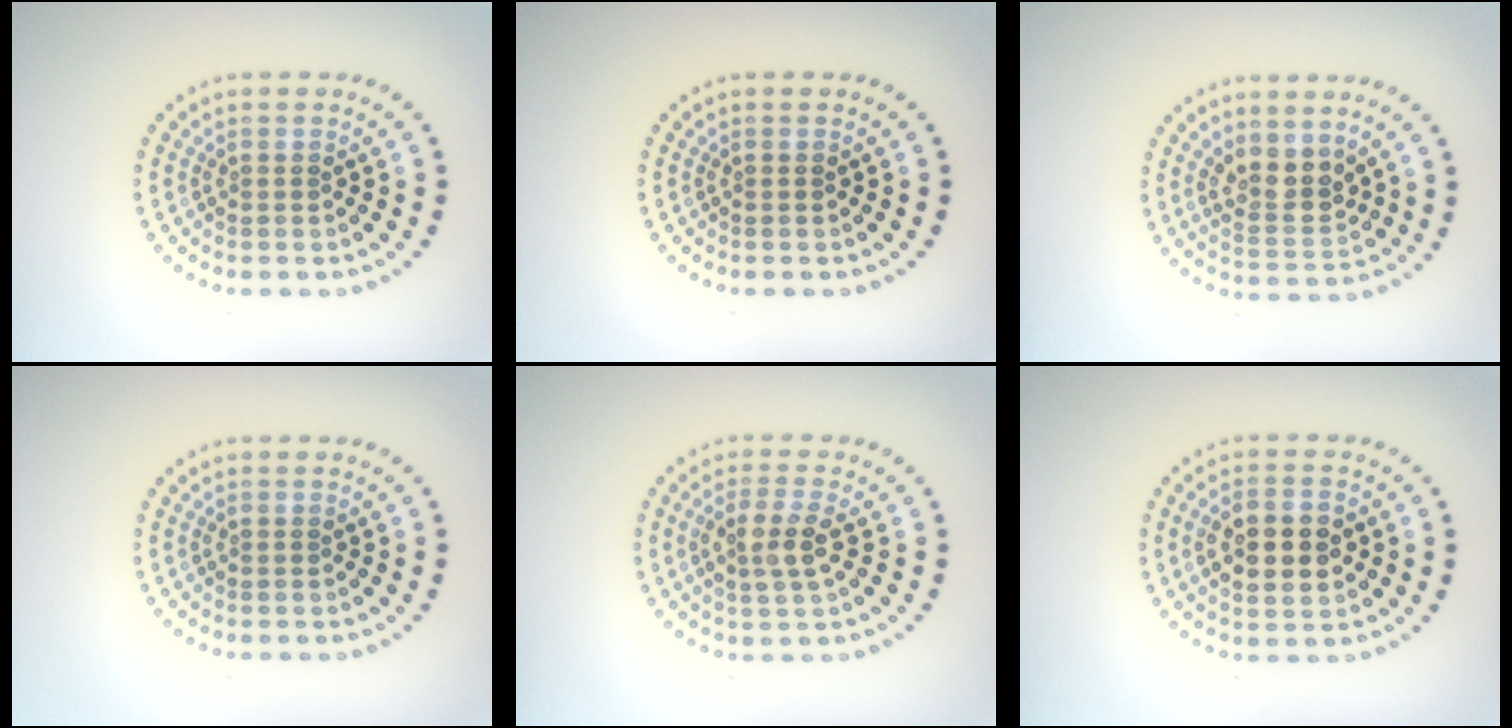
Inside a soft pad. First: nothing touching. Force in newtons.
{"total": 0.0}
{"total": 3.2, "press": 2.9, "slide": 1.4}
{"total": 0.0}
{"total": 2.8, "press": 2.6, "slide": 1.1}
{"total": 5.2, "press": 5.2, "slide": 0.2}